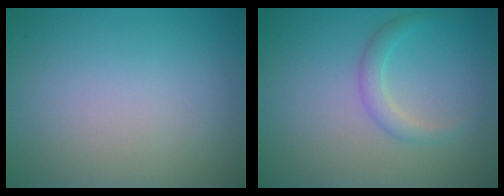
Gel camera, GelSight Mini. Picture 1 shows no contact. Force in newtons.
{"total": 1.7, "press": 1.7, "slide": 0.1}